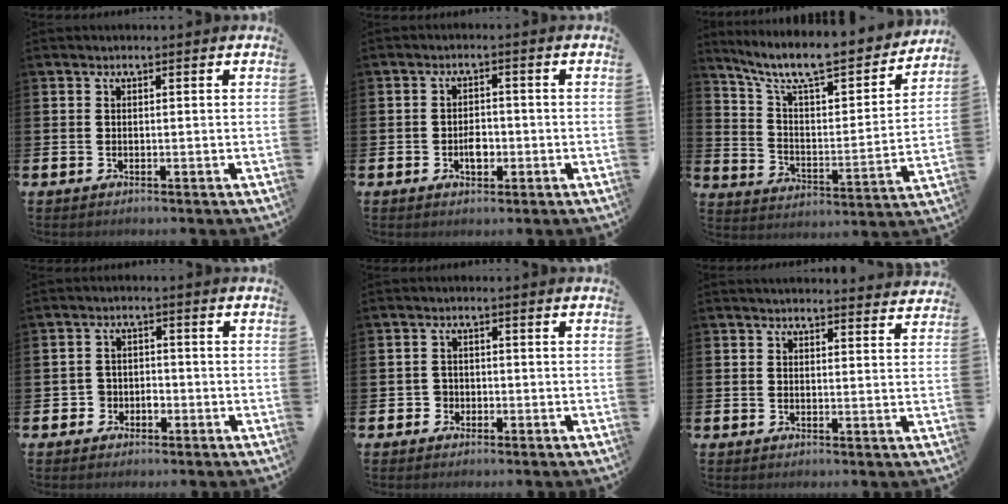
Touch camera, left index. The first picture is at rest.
{"total": 2.8, "force": [-0.9, 1.8, 2.0], "torque": [-0.028, 0.000, -0.019]}
{"total": 9.7, "force": [8.4, 2.3, 4.4], "torque": [-0.113, -0.062, 0.139]}
{"total": 2.6, "force": [-1.5, 2.0, 0.2], "torque": [-0.020, 0.009, -0.035]}
{"total": 1.8, "force": [-0.9, 1.6, 0.1], "torque": [-0.007, 0.004, -0.022]}
{"total": 2.5, "force": [2.5, 0.1, 0.0], "torque": [0.003, -0.018, 0.043]}